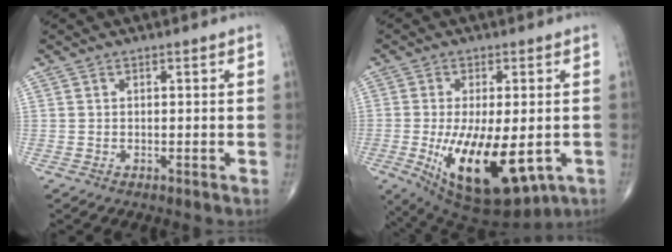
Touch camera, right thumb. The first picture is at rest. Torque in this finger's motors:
{"motor_torque": [2.38, 1.90, 0.94, 0.36, 0.62]}